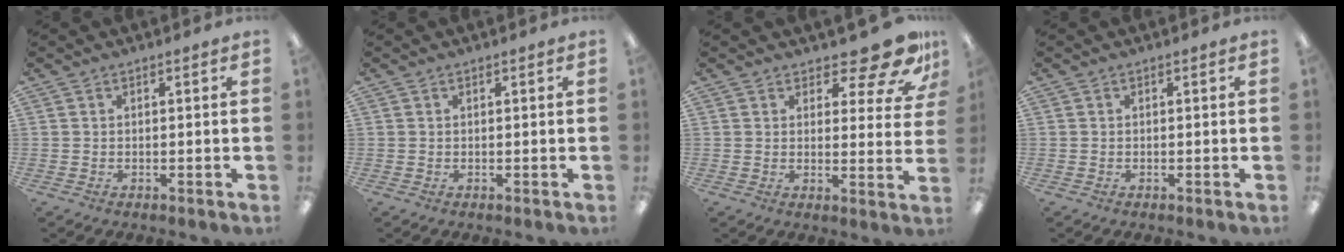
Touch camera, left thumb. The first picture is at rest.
{"total": 0.0}
{"total": 11.9, "force": [8.8, 4.1, 6.8], "torque": [-0.080, -0.062, 0.151]}
{"total": 0.0}